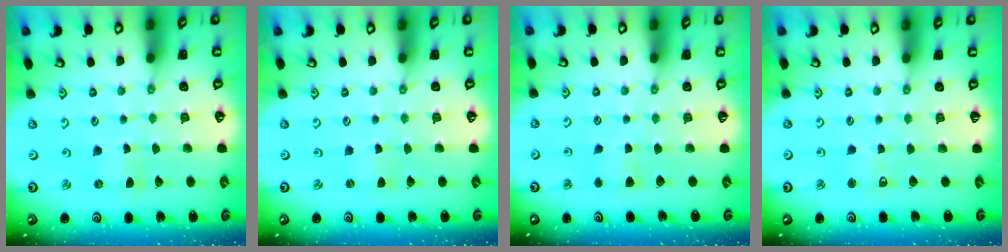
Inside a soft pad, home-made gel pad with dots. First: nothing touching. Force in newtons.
{"total": 0.0}
{"total": 2.8, "press": 2.8, "slide": 0.5}
{"total": 3.5, "press": 3.4, "slide": 0.6}